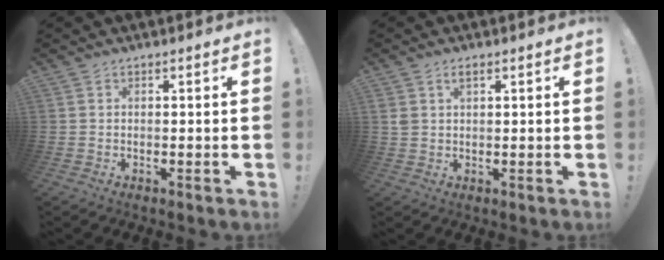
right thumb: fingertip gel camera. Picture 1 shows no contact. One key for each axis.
{"total": 2.4, "fx": 1.1, "fy": 1.2, "fz": 1.7, "tx": -0.027, "ty": 0.000, "tz": 0.020}